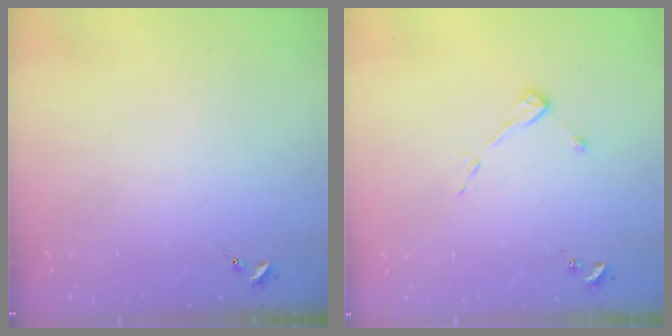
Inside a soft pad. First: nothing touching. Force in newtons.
{"total": 4.3, "press": 4.3, "slide": 0.5}